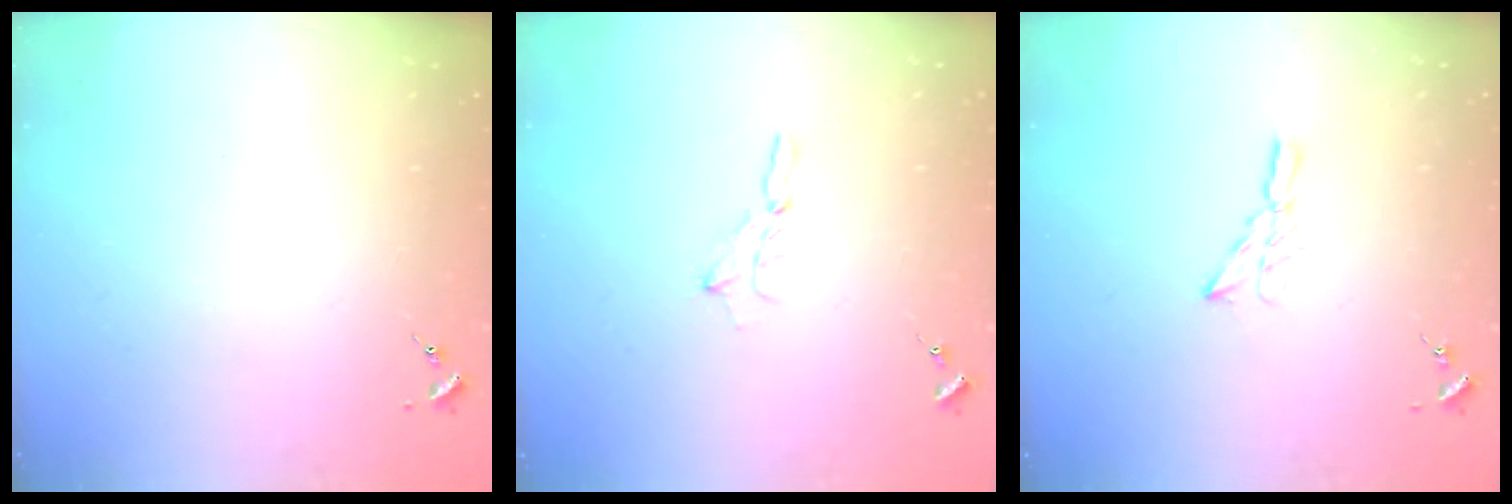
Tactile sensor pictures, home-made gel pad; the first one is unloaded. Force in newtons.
{"total": 2.3, "press": 2.3, "slide": 0.2}
{"total": 5.8, "press": 5.7, "slide": 0.6}